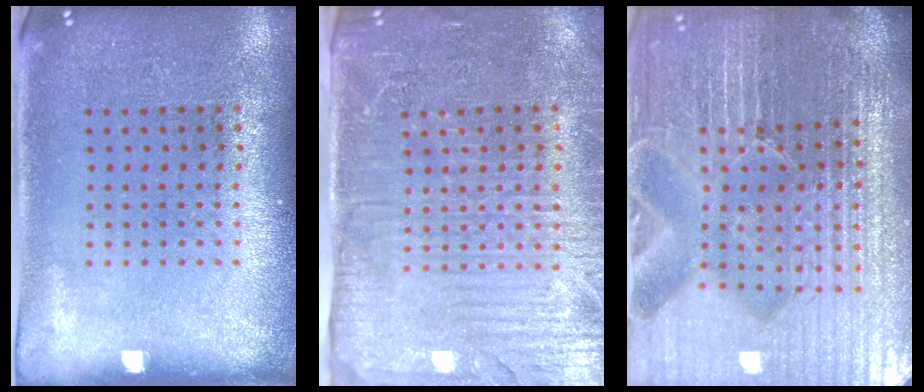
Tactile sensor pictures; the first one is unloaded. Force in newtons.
{"total": 4.2, "press": 3.7, "slide": 2.0}
{"total": 7.0, "press": 6.2, "slide": 3.4}